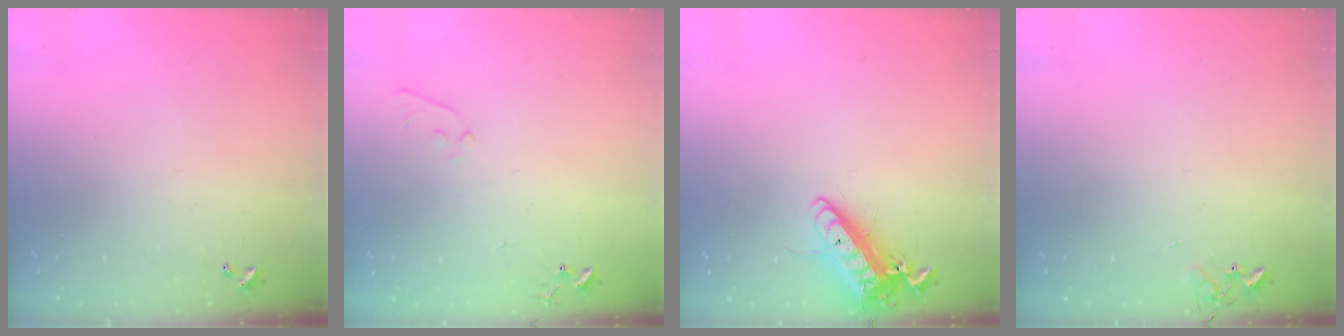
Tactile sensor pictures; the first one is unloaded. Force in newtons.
{"total": 5.2, "press": 5.2, "slide": 0.5}
{"total": 14.0, "press": 13.9, "slide": 2.0}
{"total": 6.1, "press": 6.0, "slide": 0.6}